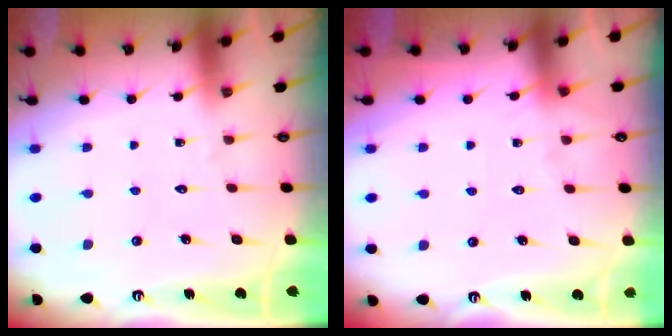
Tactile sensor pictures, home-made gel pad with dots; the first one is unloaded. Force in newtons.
{"total": 4.5, "press": 4.4, "slide": 0.6}